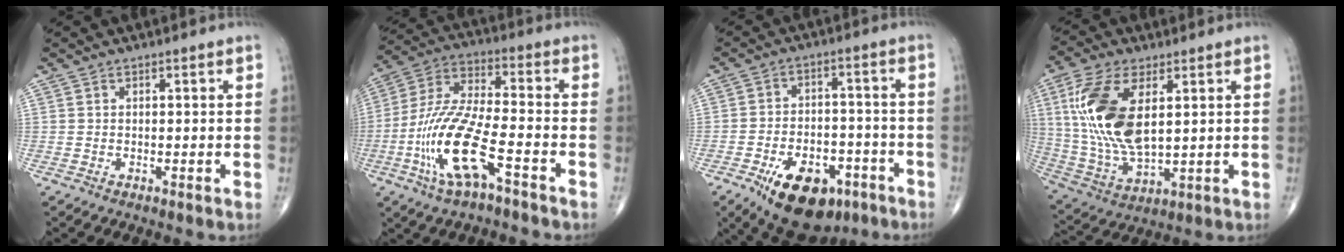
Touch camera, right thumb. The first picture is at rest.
{"total": 15.8, "force": [-6.5, 4.6, 13.7], "torque": [-0.296, 0.036, -0.119]}
{"total": 15.3, "force": [-8.5, 8.5, 9.5], "torque": [-0.122, 0.041, -0.123]}
{"total": 17.6, "force": [4.2, 8.5, 14.9], "torque": [-0.315, -0.016, 0.089]}